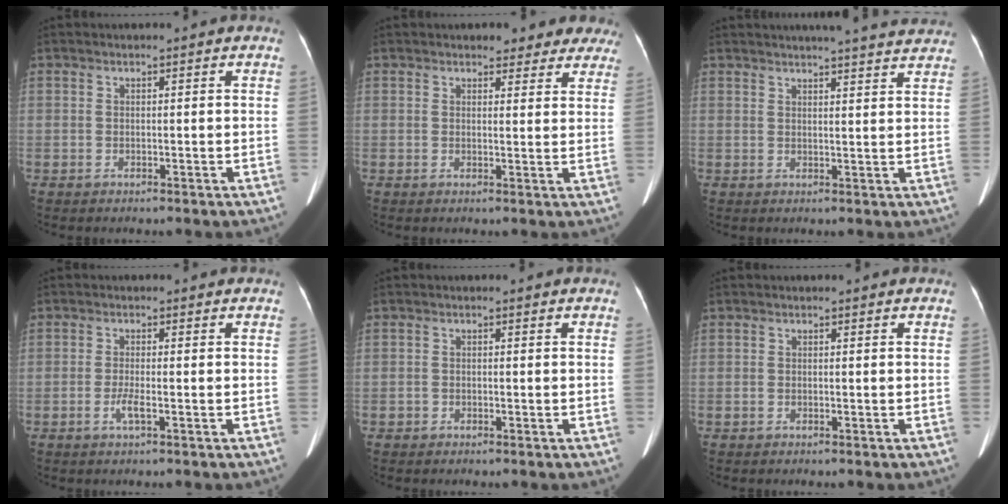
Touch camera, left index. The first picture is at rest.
{"total": 6.8, "force": [5.9, 2.8, 1.7], "torque": [0.009, -0.004, 0.052]}
{"total": 14.1, "force": [13.1, 1.2, 5.1], "torque": [-0.063, 0.004, 0.148]}
{"total": 2.1, "force": [-0.8, 0.2, 1.9], "torque": [-0.040, -0.002, -0.016]}
{"total": 0.8, "force": [-0.5, 0.7, 0.0], "torque": [-0.003, 0.003, -0.009]}
{"total": 0.0}